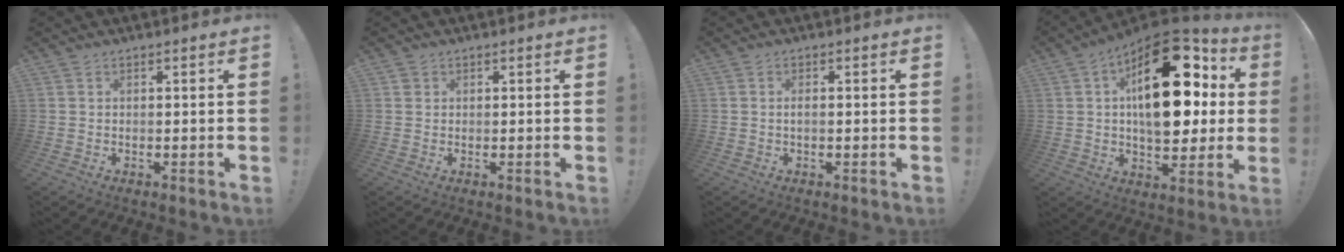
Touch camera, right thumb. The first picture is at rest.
{"total": 1.2, "force": [0.7, 1.0, 0.2], "torque": [0.002, 0.000, 0.012]}
{"total": 1.2, "force": [-0.4, 0.2, 1.1], "torque": [-0.023, 0.004, -0.007]}
{"total": 26.4, "force": [5.9, 14.5, 21.2], "torque": [-0.301, -0.014, 0.105]}